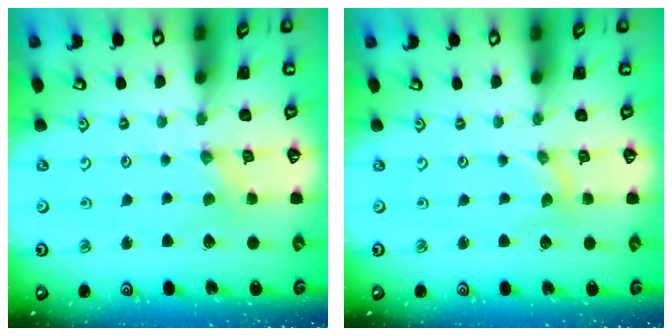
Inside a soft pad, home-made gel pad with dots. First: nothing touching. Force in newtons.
{"total": 0.0}